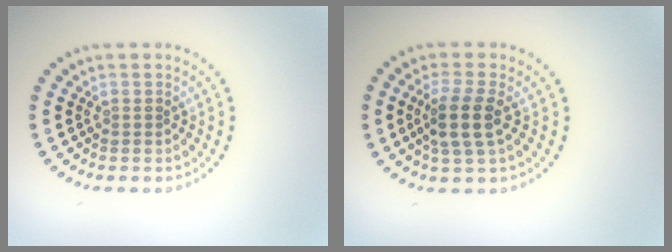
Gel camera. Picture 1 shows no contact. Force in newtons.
{"total": 3.1, "press": 2.6, "slide": 1.7}